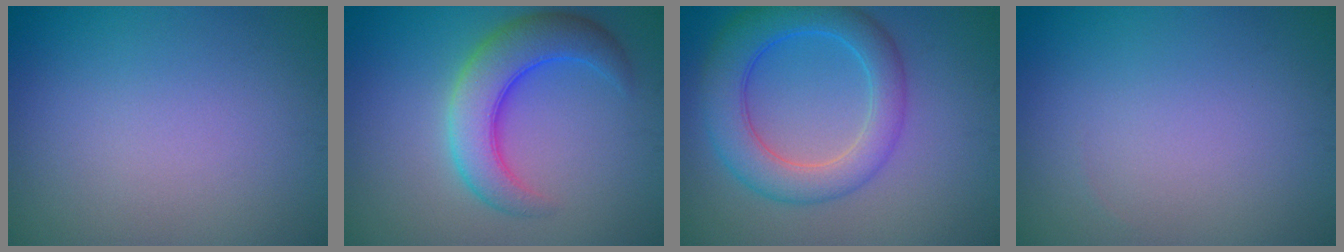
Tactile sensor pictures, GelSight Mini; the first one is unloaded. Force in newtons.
{"total": 6.1, "press": 6.1, "slide": 0.2}
{"total": 6.2, "press": 6.2, "slide": 0.2}
{"total": 0.0}